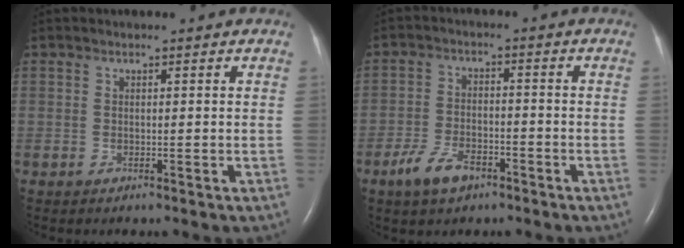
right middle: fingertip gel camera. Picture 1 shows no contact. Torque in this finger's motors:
{"motor_torque": [0.52, -0.39, 0.09, 0.02]}